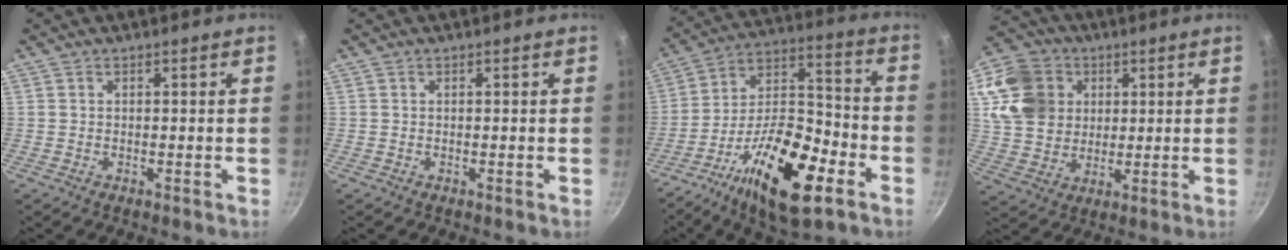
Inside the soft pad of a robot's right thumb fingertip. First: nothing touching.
{"total": 0.0}
{"total": 21.9, "force": [-10.4, 8.6, 17.3], "torque": [-0.271, 0.050, -0.184]}
{"total": 15.3, "force": [4.7, 12.5, 7.4], "torque": [-0.118, -0.001, 0.090]}